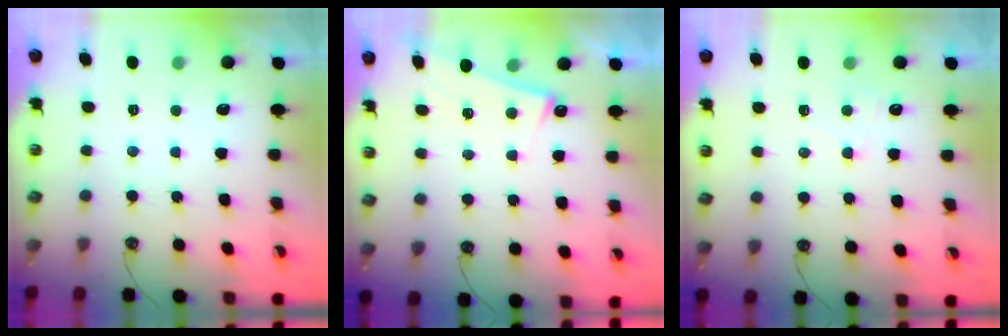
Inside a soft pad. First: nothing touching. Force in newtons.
{"total": 5.5, "press": 5.5, "slide": 0.3}
{"total": 2.9, "press": 2.8, "slide": 0.6}